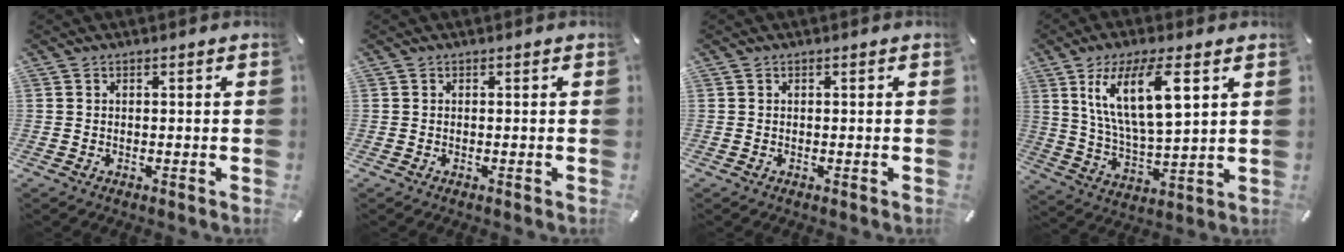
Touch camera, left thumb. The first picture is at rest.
{"total": 0.0}
{"total": 0.0}
{"total": 15.6, "force": [7.7, 5.4, 12.5], "torque": [-0.261, -0.012, 0.126]}